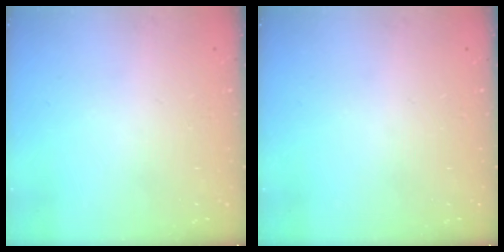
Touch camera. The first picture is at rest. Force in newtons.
{"total": 0.0}